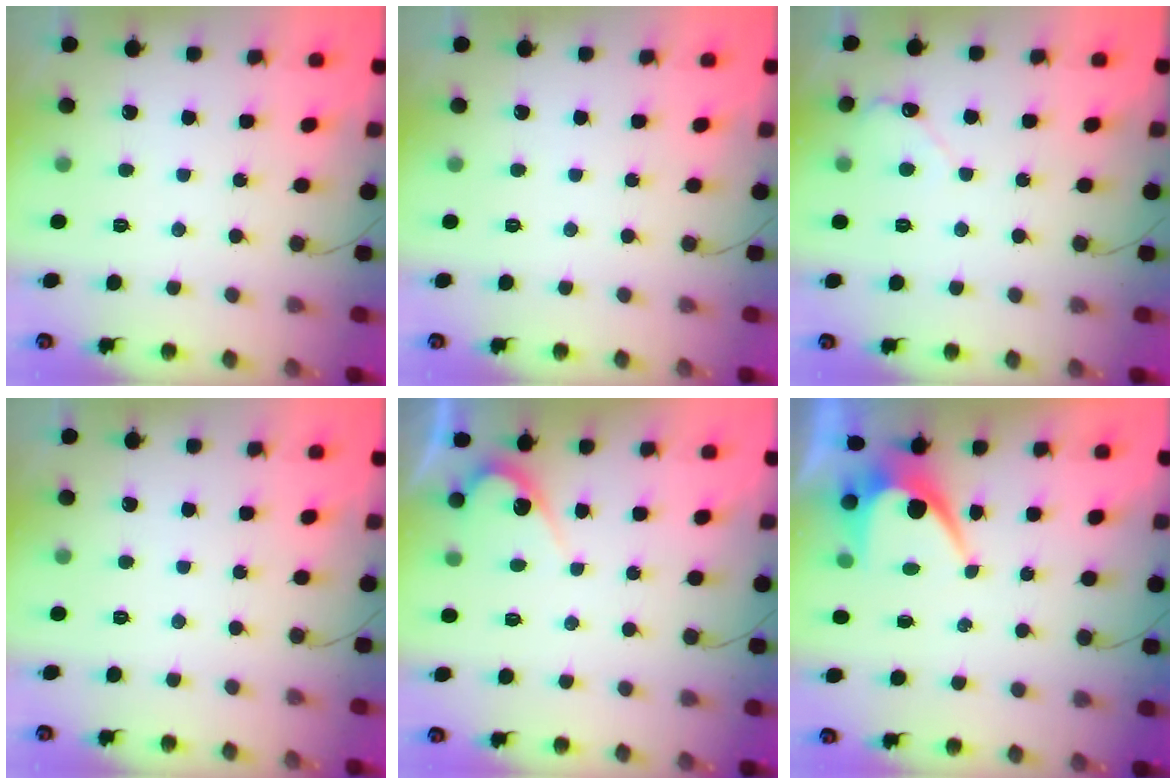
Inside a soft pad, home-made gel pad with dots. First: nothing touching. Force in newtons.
{"total": 0.0}
{"total": 2.8, "press": 2.7, "slide": 0.3}
{"total": 0.0}
{"total": 4.4, "press": 4.4, "slide": 0.3}
{"total": 7.3, "press": 7.3, "slide": 0.3}